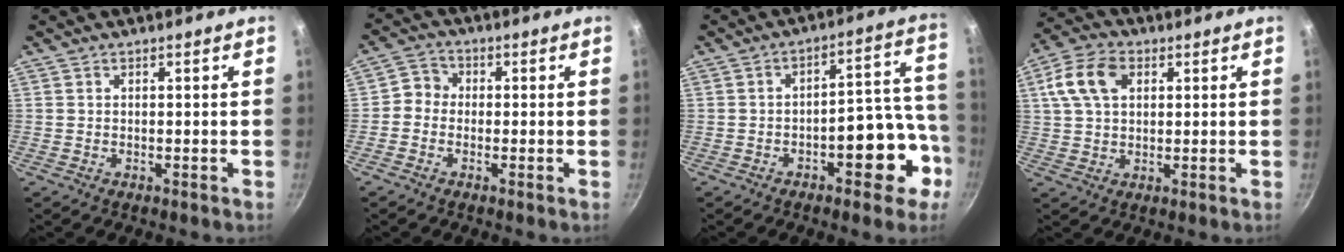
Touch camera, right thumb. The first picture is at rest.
{"total": 3.6, "force": [-0.8, 3.2, 1.4], "torque": [-0.008, 0.015, -0.031]}
{"total": 11.8, "force": [-4.8, 5.6, 9.2], "torque": [-0.078, 0.069, -0.059]}
{"total": 9.9, "force": [3.0, 6.6, 6.7], "torque": [-0.120, 0.013, 0.046]}